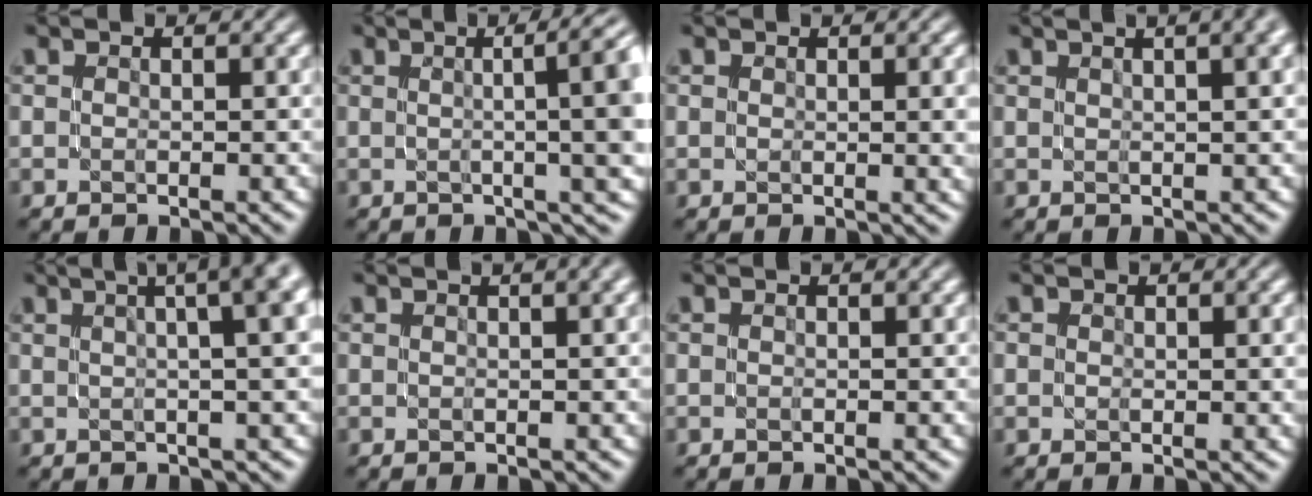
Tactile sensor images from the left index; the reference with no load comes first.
{"total": 10.8, "force": [1.8, 3.6, 10.0], "torque": [-0.067, 0.029, 0.009]}
{"total": 2.2, "force": [0.6, 0.7, 2.0], "torque": [-0.025, -0.002, 0.011]}
{"total": 9.8, "force": [5.1, 4.5, 7.1], "torque": [-0.023, 0.064, 0.023]}
{"total": 11.3, "force": [4.2, 4.8, 9.4], "torque": [-0.066, 0.065, 0.024]}
{"total": 4.0, "force": [1.9, 1.8, 3.1], "torque": [-0.015, 0.014, 0.001]}
{"total": 0.0}
{"total": 1.6, "force": [0.4, 0.9, 1.2], "torque": [-0.015, -0.002, 0.008]}